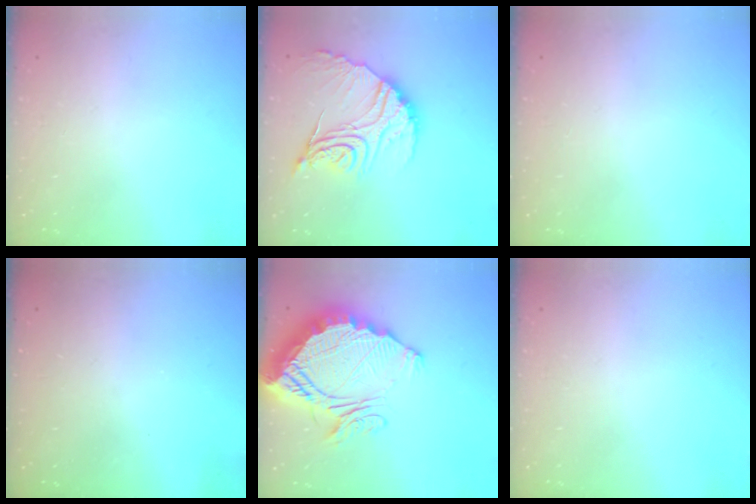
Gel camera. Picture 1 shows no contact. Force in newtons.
{"total": 18.3, "press": 18.2, "slide": 1.5}
{"total": 0.0}
{"total": 3.3, "press": 3.3, "slide": 0.1}
{"total": 22.0, "press": 21.9, "slide": 1.7}
{"total": 0.0}